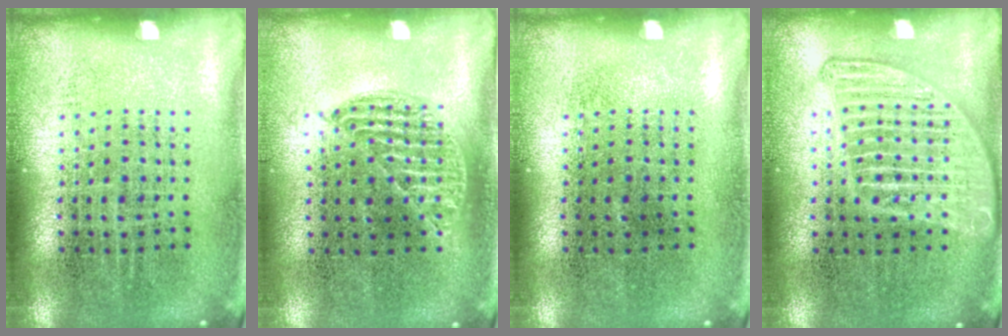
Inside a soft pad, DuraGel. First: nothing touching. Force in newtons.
{"total": 1.0, "press": 0.8, "slide": 0.5}
{"total": 0.0}
{"total": 1.6, "press": 1.6, "slide": 0.1}